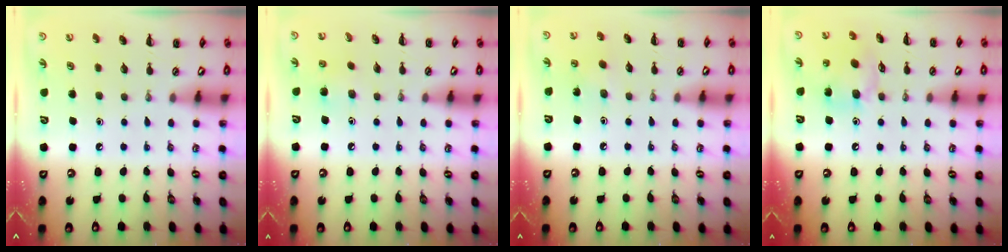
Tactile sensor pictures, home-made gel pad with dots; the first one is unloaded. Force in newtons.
{"total": 4.9, "press": 4.7, "slide": 1.2}
{"total": 2.8, "press": 2.7, "slide": 0.8}
{"total": 11.6, "press": 11.5, "slide": 1.4}